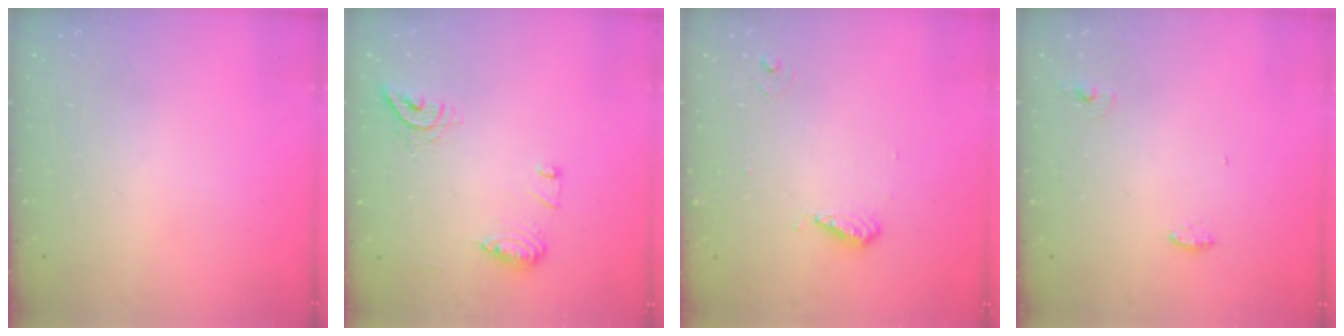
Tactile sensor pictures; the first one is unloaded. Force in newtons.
{"total": 9.8, "press": 9.8, "slide": 0.6}
{"total": 5.0, "press": 4.9, "slide": 0.6}
{"total": 5.1, "press": 4.5, "slide": 2.4}